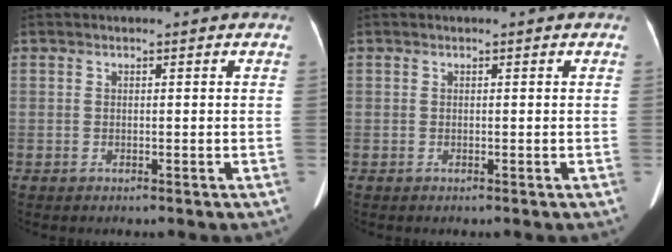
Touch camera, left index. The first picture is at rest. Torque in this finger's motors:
{"motor_torque": [0.00, 0.00, 0.00, 0.00]}